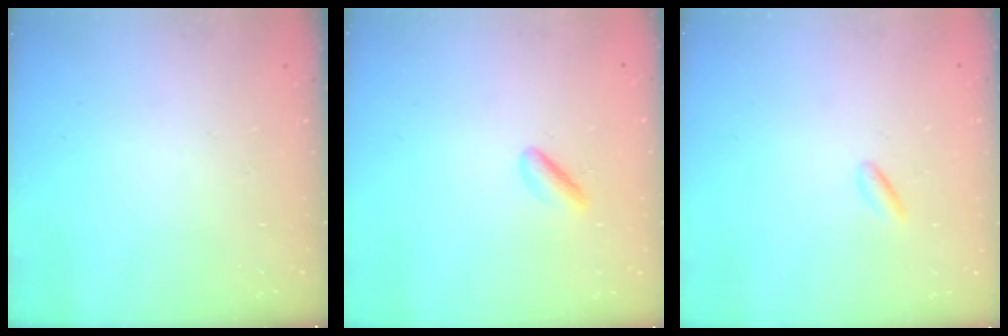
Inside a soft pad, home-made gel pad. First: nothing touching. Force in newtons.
{"total": 2.3, "press": 2.1, "slide": 1.0}
{"total": 0.8, "press": 0.6, "slide": 0.5}